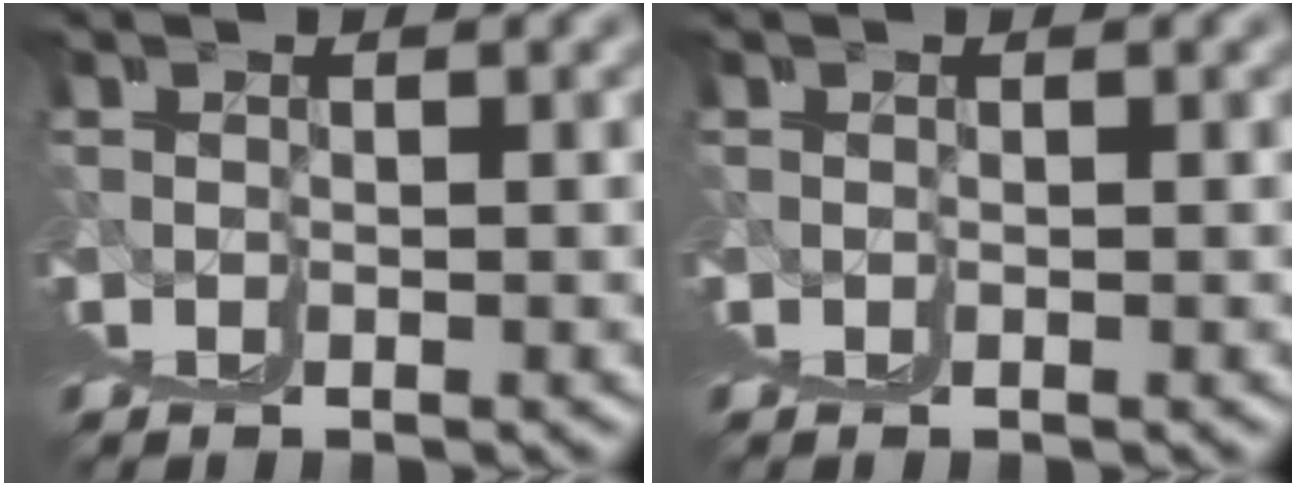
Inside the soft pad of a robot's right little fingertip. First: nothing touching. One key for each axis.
{"total": 0.0}